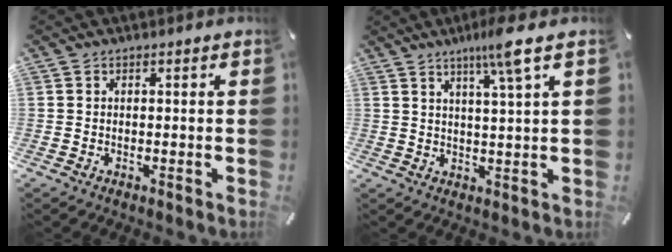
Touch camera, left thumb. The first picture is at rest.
{"total": 7.5, "force": [4.7, -0.3, 5.8], "torque": [-0.109, -0.019, 0.074]}